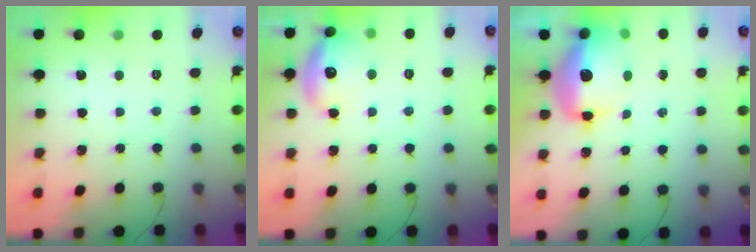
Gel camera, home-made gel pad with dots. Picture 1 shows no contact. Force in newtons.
{"total": 14.1, "press": 14.0, "slide": 1.2}
{"total": 12.9, "press": 12.5, "slide": 3.3}